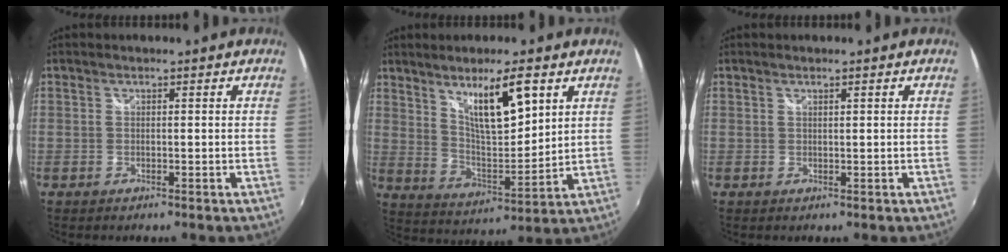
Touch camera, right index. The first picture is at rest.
{"total": 11.8, "force": [6.2, 2.9, 9.6], "torque": [-0.157, -0.005, 0.123]}
{"total": 0.6, "force": [0.5, -0.1, 0.3], "torque": [-0.003, 0.005, 0.011]}